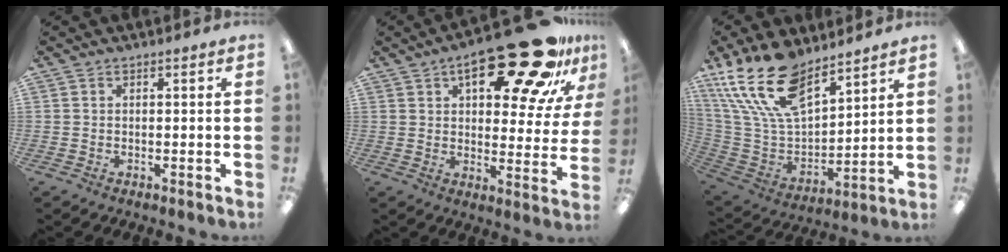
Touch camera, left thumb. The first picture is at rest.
{"total": 23.8, "force": [14.1, 9.4, 16.7], "torque": [-0.228, -0.072, 0.225]}
{"total": 21.3, "force": [14.4, 10.4, 11.8], "torque": [-0.256, -0.083, 0.263]}